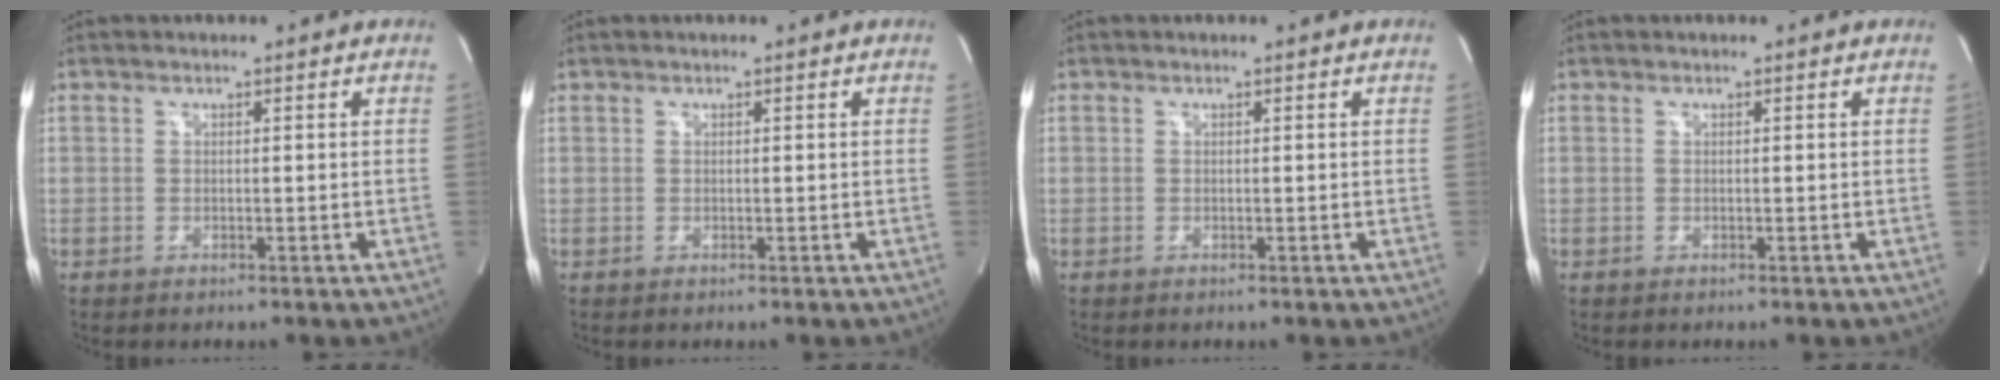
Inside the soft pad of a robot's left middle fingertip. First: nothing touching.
{"total": 0.0}
{"total": 0.0}
{"total": 0.0}